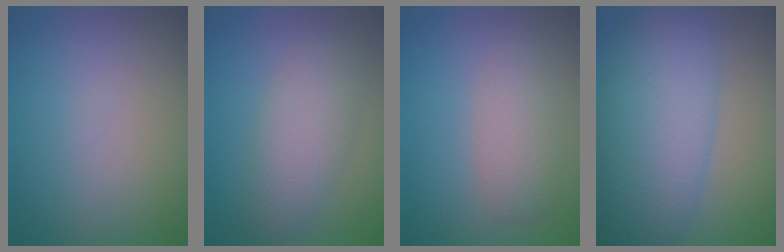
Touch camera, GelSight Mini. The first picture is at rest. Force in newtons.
{"total": 4.3, "press": 4.3, "slide": 0.2}
{"total": 3.0, "press": 3.0, "slide": 0.2}
{"total": 9.7, "press": 9.7, "slide": 0.1}